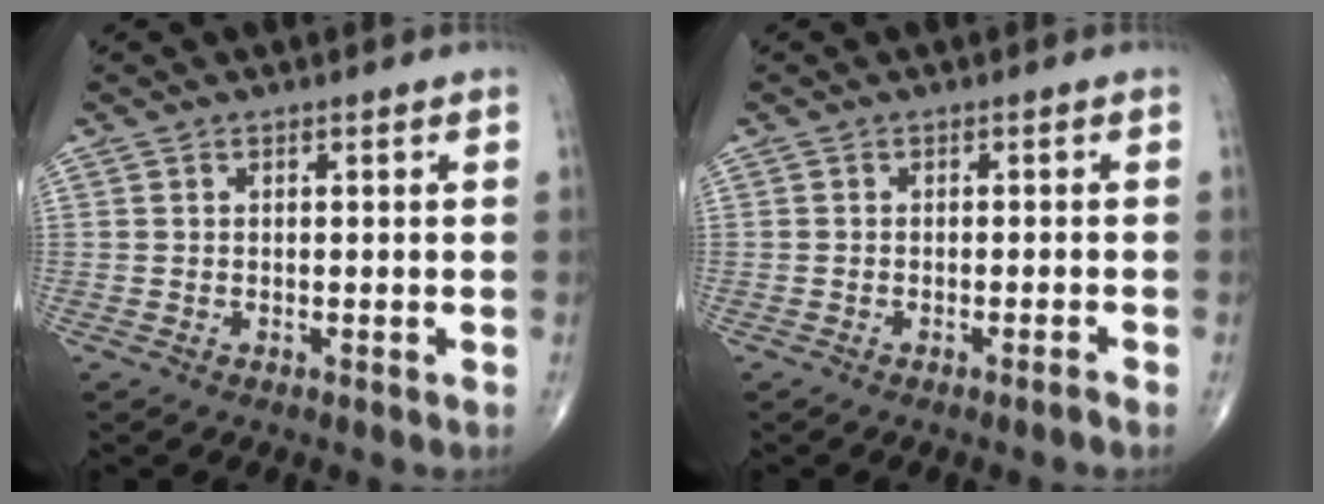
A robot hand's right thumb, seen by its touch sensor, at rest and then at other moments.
{"total": 1.1, "force": [-0.9, -0.3, 0.6], "torque": [-0.015, 0.003, -0.016]}